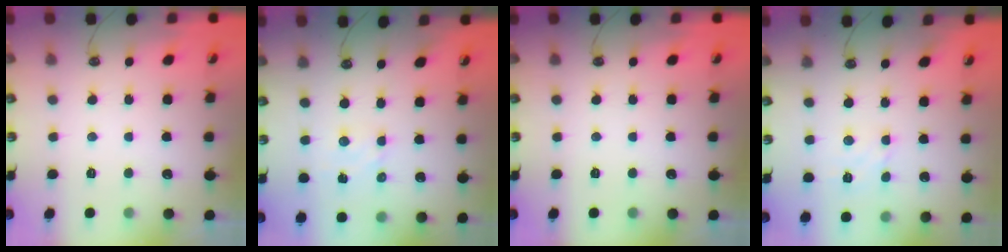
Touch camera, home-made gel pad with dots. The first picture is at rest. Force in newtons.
{"total": 2.8, "press": 2.8, "slide": 0.3}
{"total": 0.0}
{"total": 2.3, "press": 2.3, "slide": 0.5}